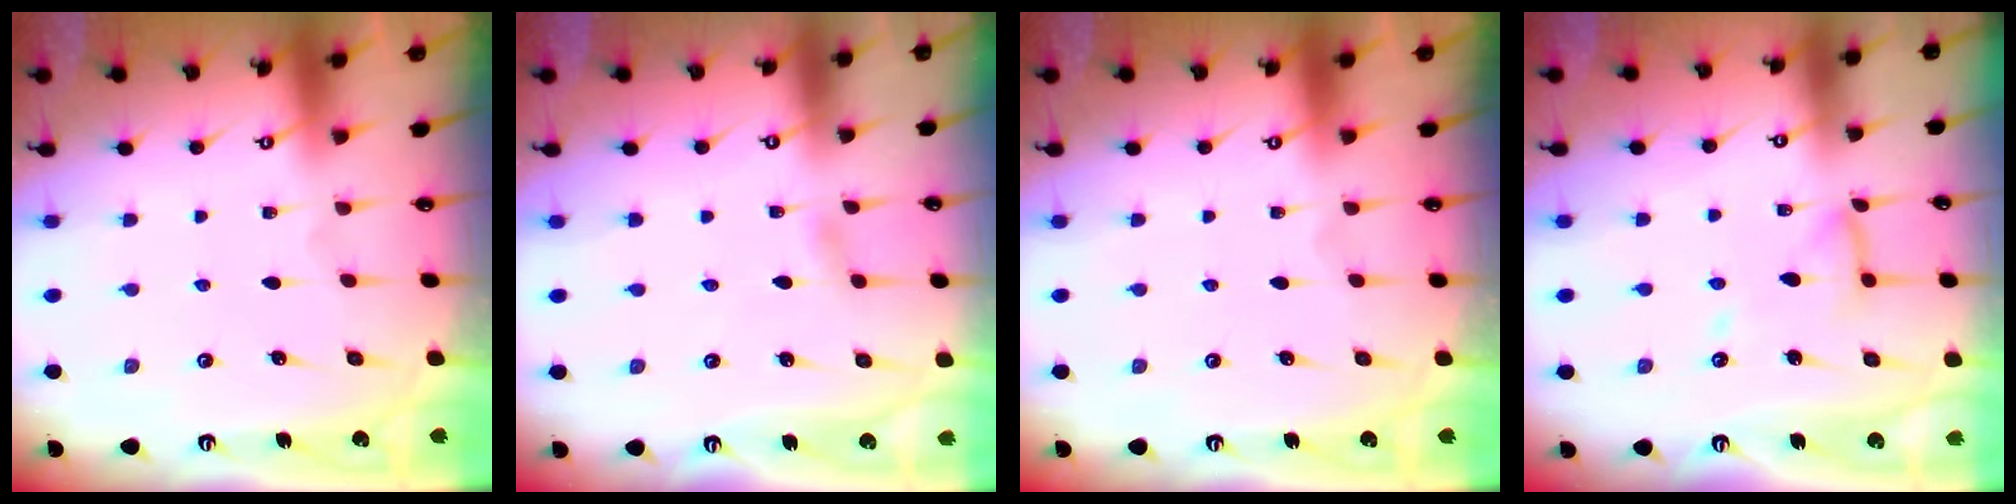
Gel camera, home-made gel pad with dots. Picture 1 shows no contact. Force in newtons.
{"total": 2.2, "press": 2.2, "slide": 0.3}
{"total": 0.0}
{"total": 10.4, "press": 10.4, "slide": 0.9}